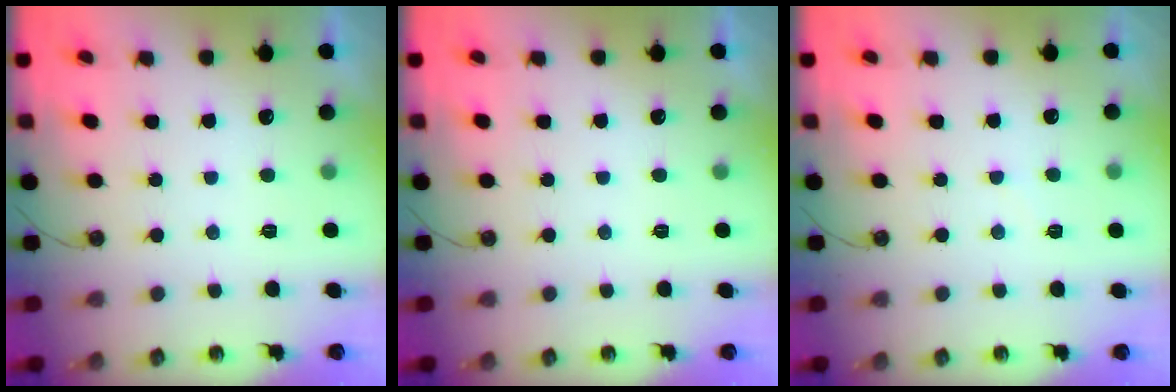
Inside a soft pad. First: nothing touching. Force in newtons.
{"total": 0.0}
{"total": 2.1, "press": 2.1, "slide": 0.3}